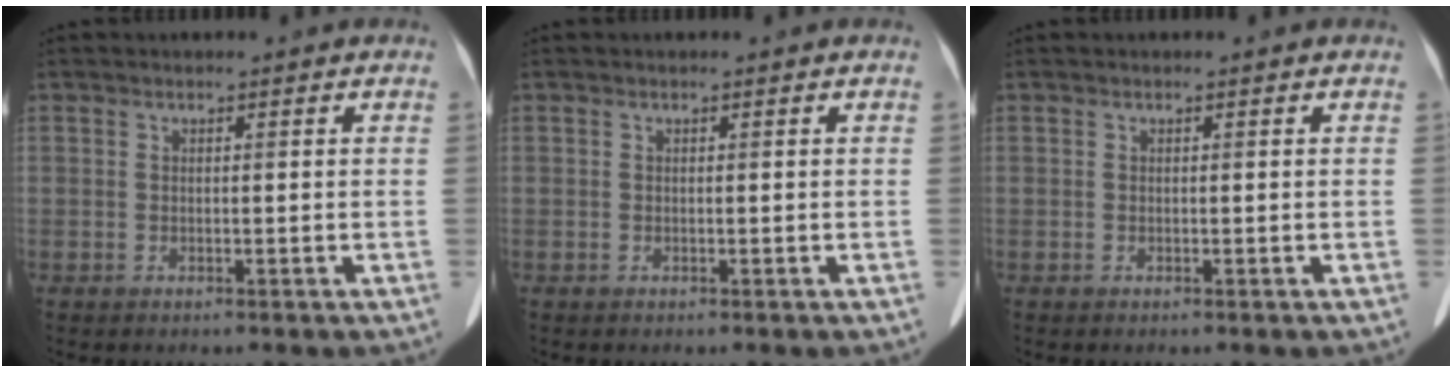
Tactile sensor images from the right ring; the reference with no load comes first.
{"total": 0.0}
{"total": 0.0}